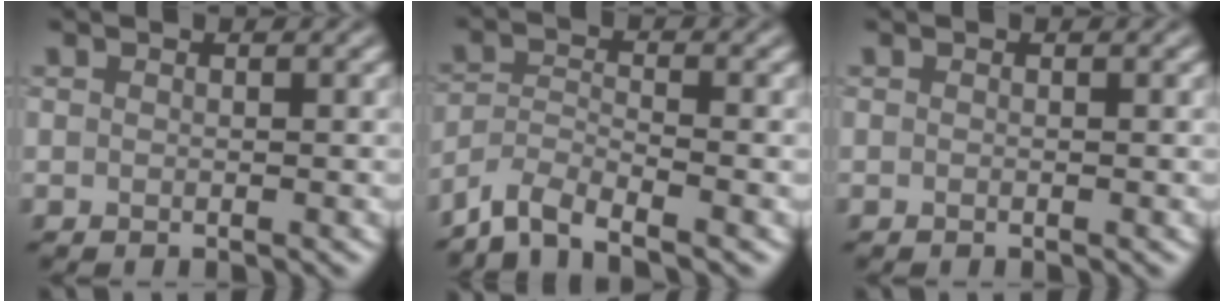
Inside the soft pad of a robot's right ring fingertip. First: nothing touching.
{"total": 3.9, "force": [-3.5, 0.7, 1.7], "torque": [-0.034, 0.000, -0.078]}
{"total": 0.0}